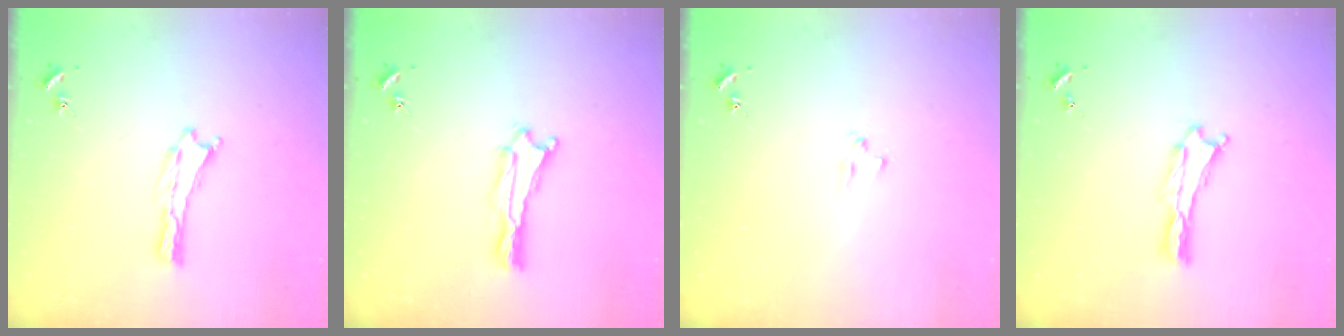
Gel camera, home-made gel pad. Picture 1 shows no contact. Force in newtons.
{"total": 1.0, "press": 1.0, "slide": 0.1}
{"total": 1.9, "press": 1.9, "slide": 0.2}
{"total": 0.0}